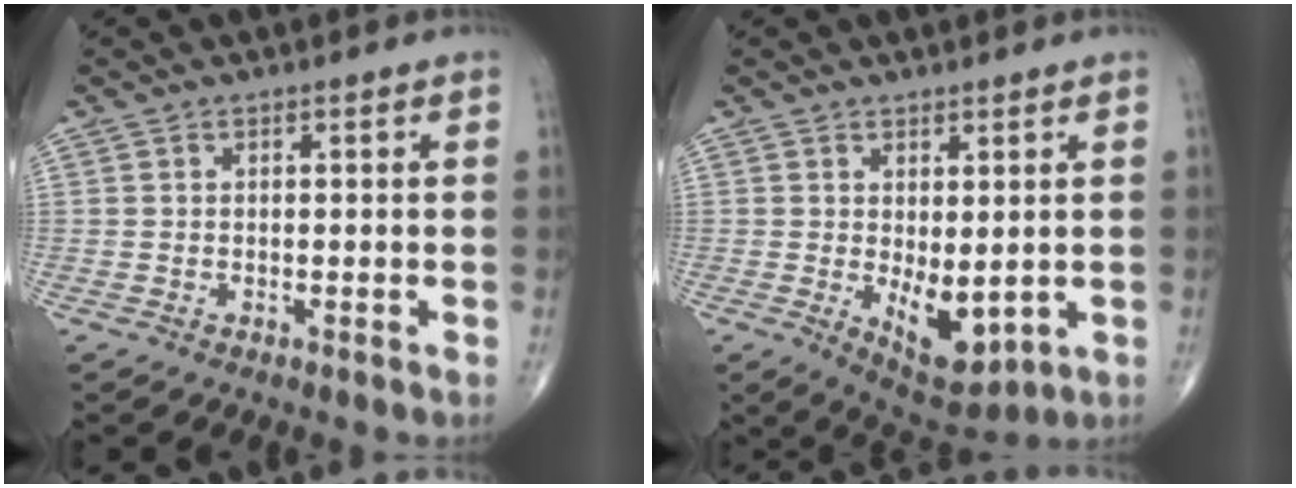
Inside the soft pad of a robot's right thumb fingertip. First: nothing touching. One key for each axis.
{"total": 8.1, "fx": -0.8, "fy": 3.9, "fz": 7.0, "tx": -0.084, "ty": -0.016, "tz": 0.007}